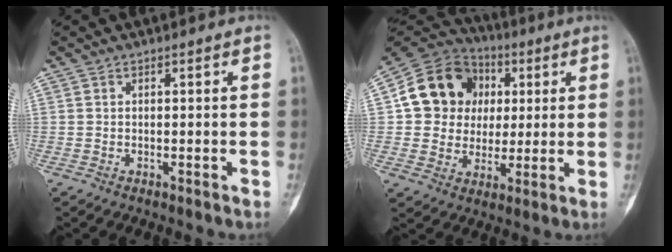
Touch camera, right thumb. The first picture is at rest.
{"total": 16.0, "force": [2.9, 14.2, 6.9], "torque": [-0.089, 0.015, 0.052]}